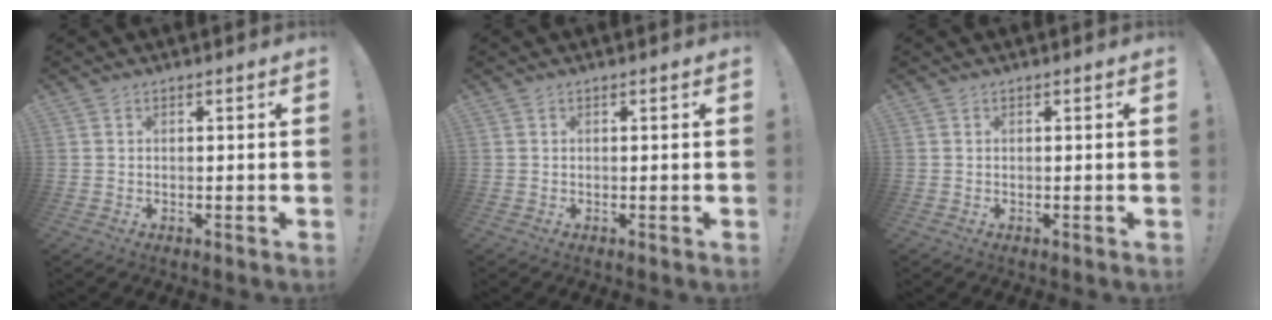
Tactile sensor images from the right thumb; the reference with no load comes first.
{"total": 0.0}
{"total": 0.0}